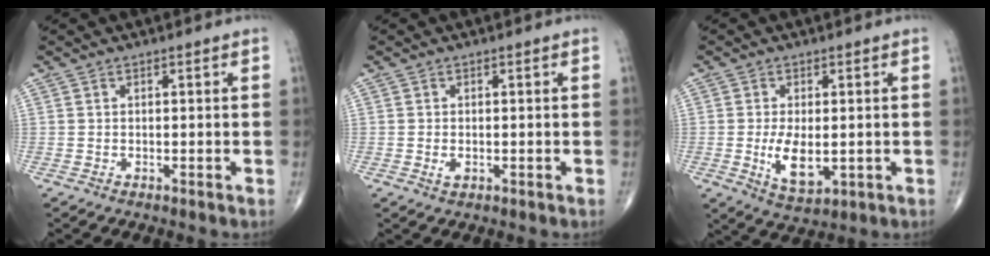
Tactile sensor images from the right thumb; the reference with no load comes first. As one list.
[{"total": 1.4, "force": [-0.2, 0.8, 1.1], "torque": [-0.020, -0.002, -0.003]}, {"total": 7.1, "force": [-0.8, 3.5, 6.1], "torque": [-0.106, -0.016, -0.003]}]